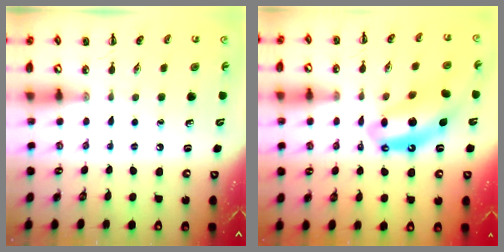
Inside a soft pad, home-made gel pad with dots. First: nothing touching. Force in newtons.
{"total": 11.5, "press": 11.1, "slide": 3.1}